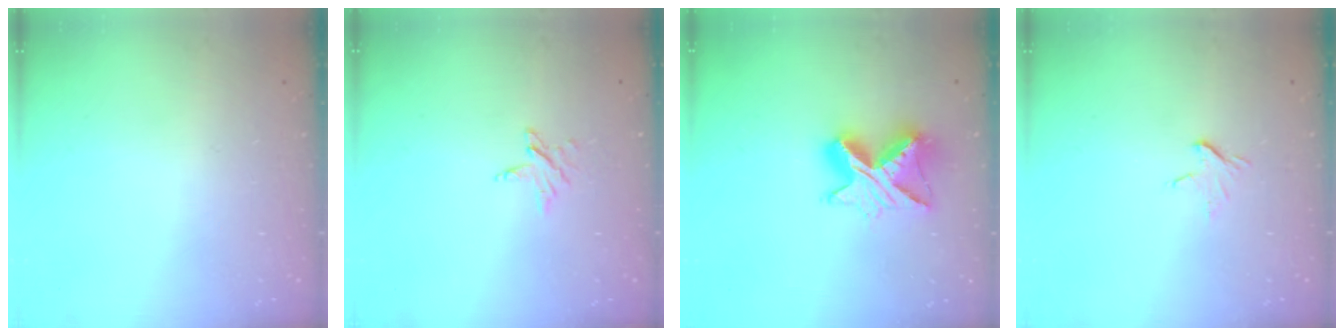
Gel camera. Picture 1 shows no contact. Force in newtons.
{"total": 3.7, "press": 3.6, "slide": 0.4}
{"total": 10.5, "press": 10.4, "slide": 1.0}
{"total": 3.4, "press": 3.4, "slide": 0.3}